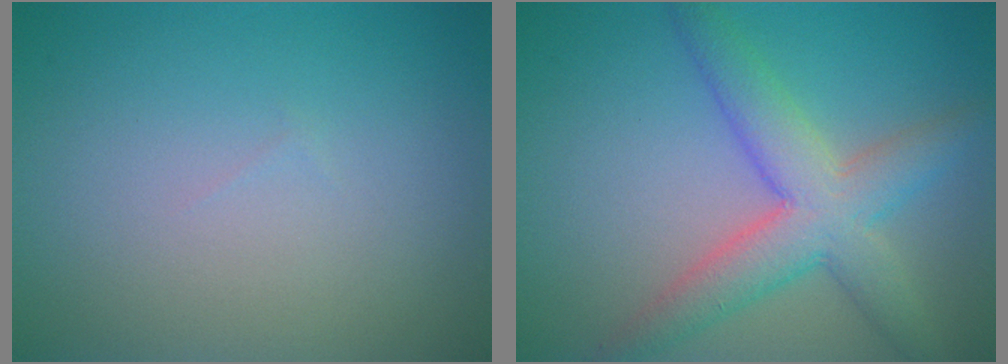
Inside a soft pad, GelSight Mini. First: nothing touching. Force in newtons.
{"total": 5.9, "press": 5.9, "slide": 0.2}